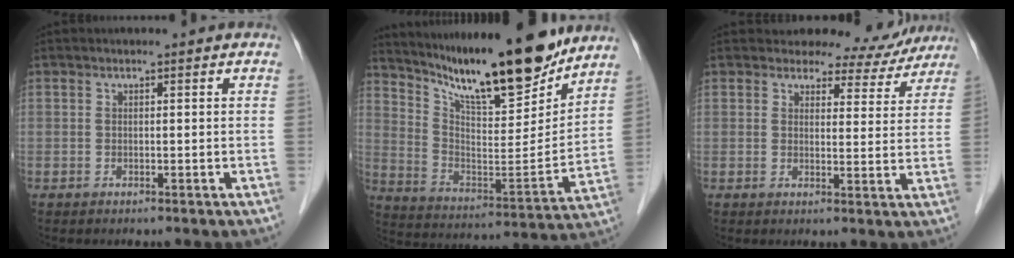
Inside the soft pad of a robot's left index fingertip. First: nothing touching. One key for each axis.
{"total": 20.3, "fx": 17.1, "fy": 2.6, "fz": 10.5, "tx": -0.178, "ty": -0.028, "tz": 0.280}
{"total": 7.6, "fx": 7.1, "fy": 2.9, "fz": 0.4, "tx": 0.012, "ty": -0.013, "tz": 0.066}